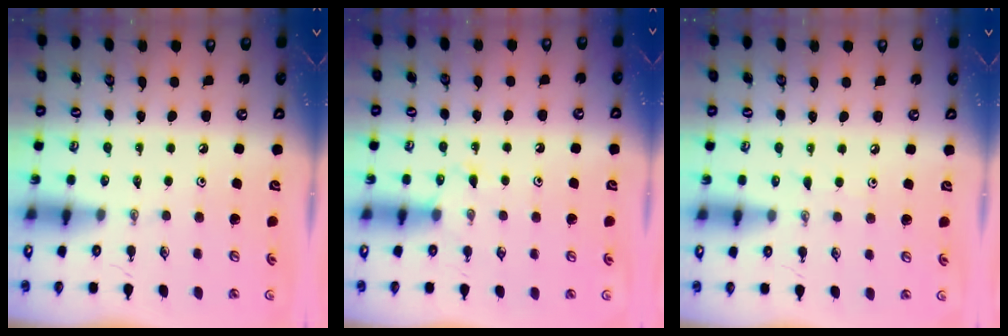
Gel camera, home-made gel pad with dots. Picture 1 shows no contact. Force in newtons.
{"total": 5.7, "press": 5.7, "slide": 0.5}
{"total": 4.9, "press": 4.9, "slide": 0.5}